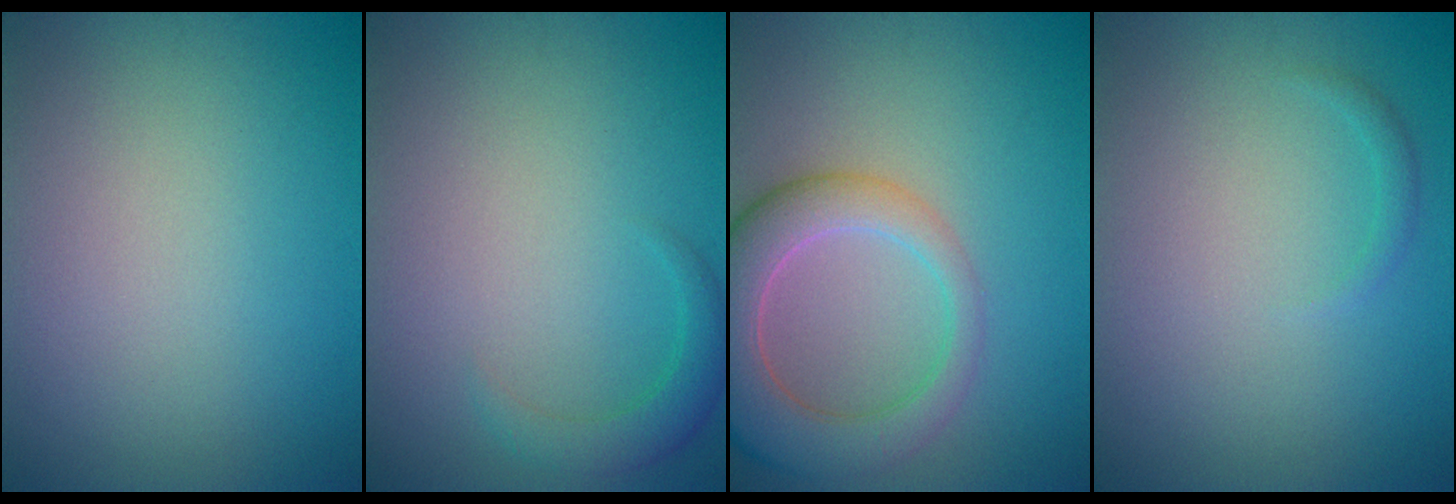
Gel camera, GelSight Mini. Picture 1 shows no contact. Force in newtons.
{"total": 2.4, "press": 2.4, "slide": 0.2}
{"total": 6.8, "press": 6.8, "slide": 0.6}
{"total": 0.8, "press": 0.8, "slide": 0.1}